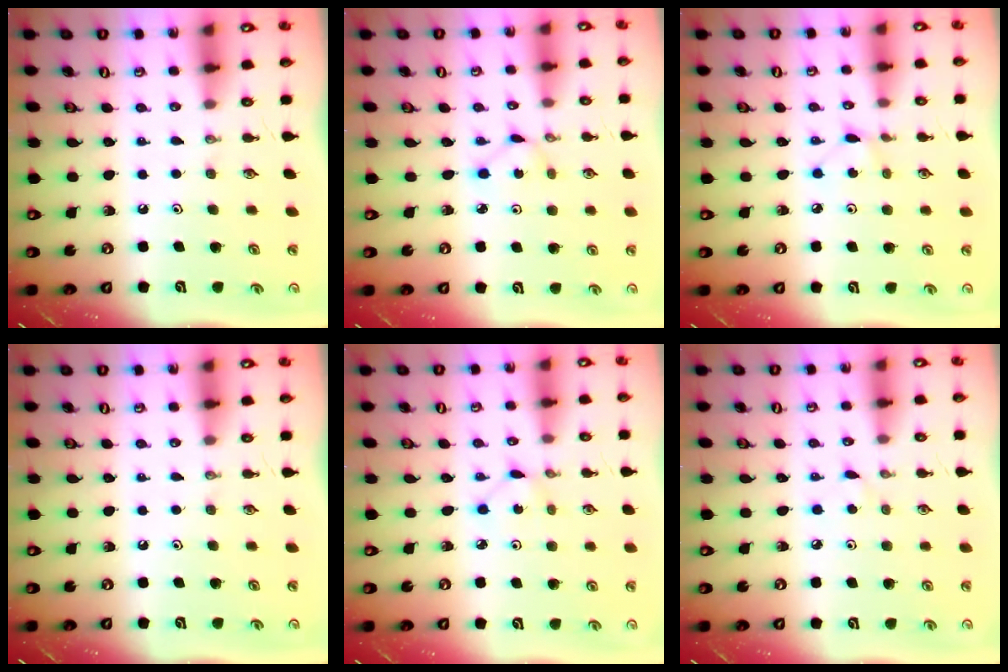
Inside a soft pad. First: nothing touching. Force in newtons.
{"total": 1.5, "press": 1.5, "slide": 0.2}
{"total": 3.0, "press": 3.0, "slide": 0.3}
{"total": 0.0}
{"total": 1.0, "press": 1.0, "slide": 0.1}
{"total": 2.9, "press": 2.9, "slide": 0.3}